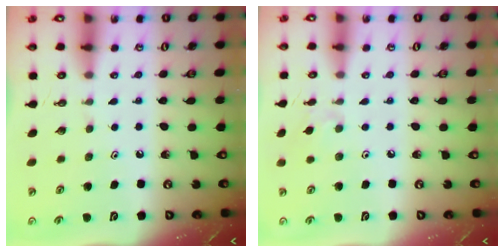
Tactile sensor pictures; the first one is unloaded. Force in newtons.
{"total": 4.8, "press": 4.8, "slide": 0.7}